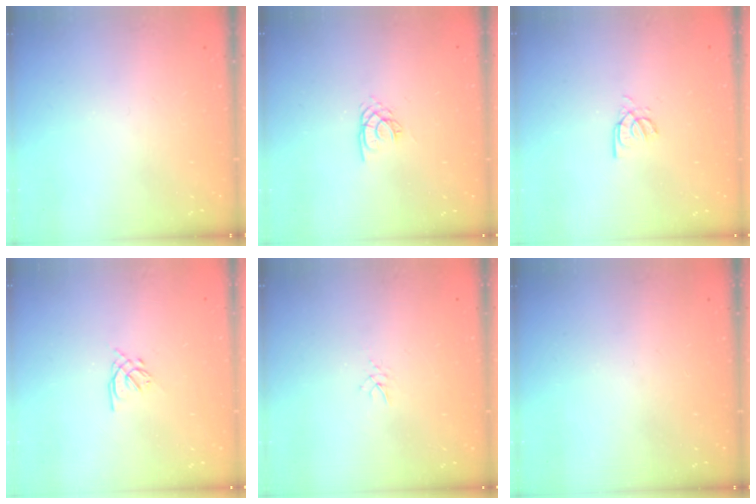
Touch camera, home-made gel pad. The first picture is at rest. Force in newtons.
{"total": 1.8, "press": 1.8, "slide": 0.2}
{"total": 3.7, "press": 3.7, "slide": 0.1}
{"total": 1.6, "press": 1.5, "slide": 0.6}
{"total": 3.1, "press": 3.0, "slide": 0.5}
{"total": 0.0}